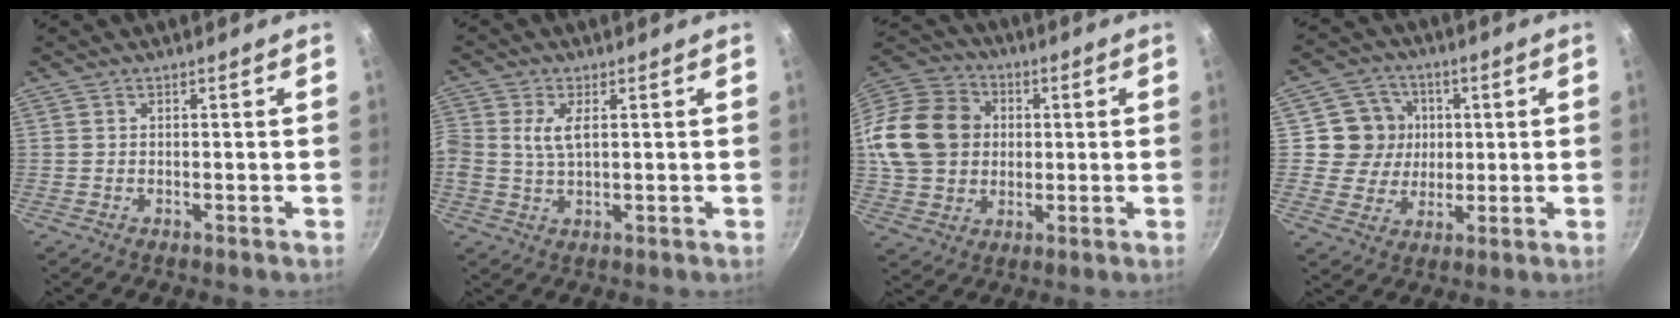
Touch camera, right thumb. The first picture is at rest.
{"total": 4.8, "force": [1.0, 2.5, 3.9], "torque": [-0.082, 0.006, 0.019]}
{"total": 18.4, "force": [1.9, 15.4, 10.0], "torque": [-0.170, 0.028, 0.033]}
{"total": 9.5, "force": [1.7, 9.1, 2.3], "torque": [-0.003, 0.001, 0.023]}